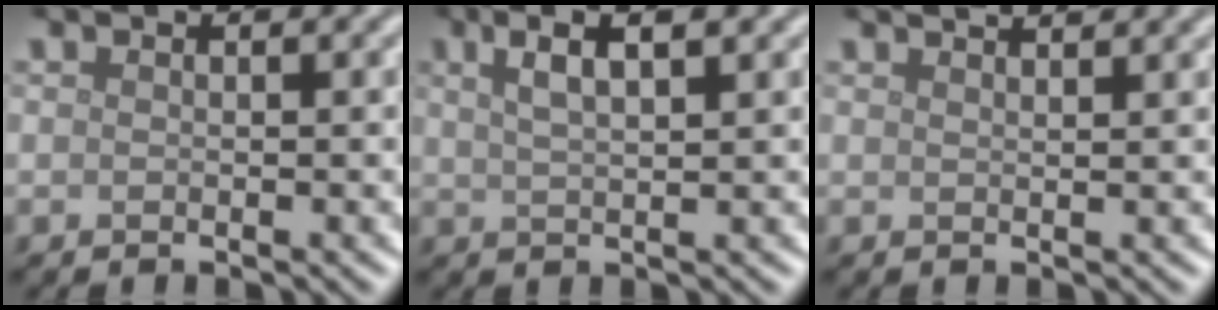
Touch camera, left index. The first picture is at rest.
{"total": 4.1, "force": [2.2, 1.2, 3.2], "torque": [-0.052, 0.010, 0.038]}
{"total": 3.4, "force": [2.7, 1.1, 1.7], "torque": [0.000, 0.018, 0.008]}